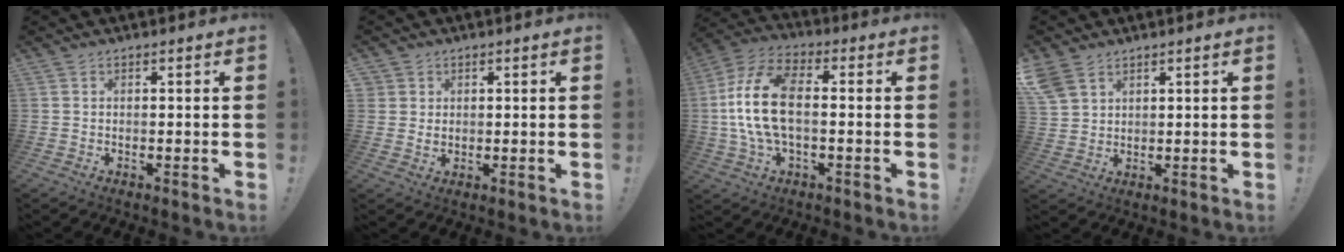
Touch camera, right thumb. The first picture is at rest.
{"total": 2.6, "force": [1.5, 2.0, 0.5], "torque": [-0.014, -0.005, 0.029]}
{"total": 15.6, "force": [-0.2, 8.2, 13.3], "torque": [-0.272, 0.008, -0.003]}
{"total": 5.8, "force": [3.8, 3.6, 2.6], "torque": [-0.064, -0.011, 0.077]}